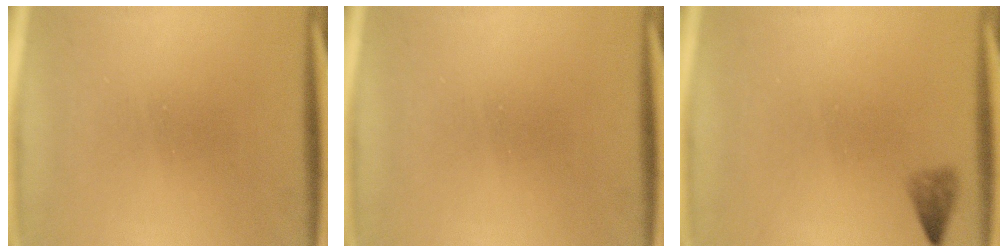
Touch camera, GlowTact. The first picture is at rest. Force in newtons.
{"total": 0.0}
{"total": 2.1}